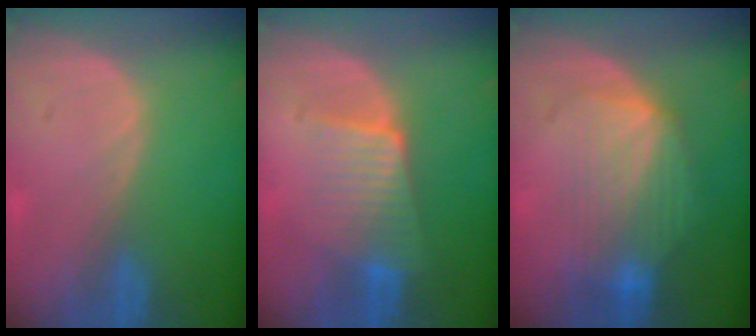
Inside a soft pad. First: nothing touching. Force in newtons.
{"total": 6.2, "press": 5.9, "slide": 1.8}
{"total": 7.9, "press": 7.5, "slide": 2.3}